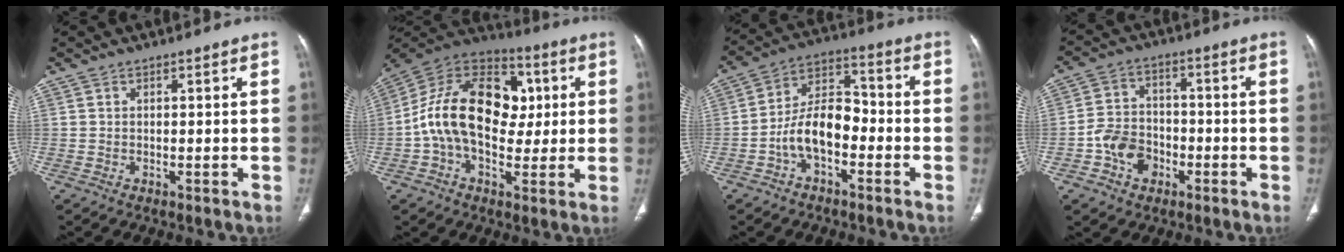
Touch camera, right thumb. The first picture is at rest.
{"total": 20.5, "force": [1.2, 13.7, 15.2], "torque": [-0.247, 0.031, 0.016]}
{"total": 10.5, "force": [-3.6, 5.8, 7.9], "torque": [-0.131, 0.046, -0.071]}
{"total": 8.1, "force": [-3.1, 6.2, 4.1], "torque": [-0.054, 0.028, -0.056]}